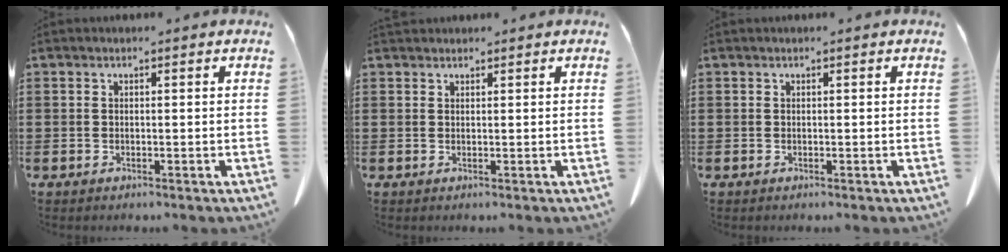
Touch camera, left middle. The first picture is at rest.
{"total": 0.8, "force": [0.8, 0.2, 0.0], "torque": [-0.003, -0.001, 0.016]}
{"total": 0.0}